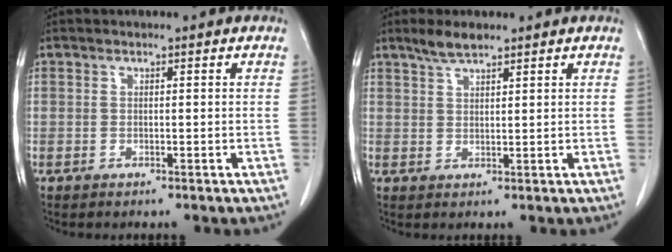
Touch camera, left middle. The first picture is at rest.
{"total": 3.4, "force": [2.8, 0.7, 1.9], "torque": [-0.044, 0.005, 0.054]}